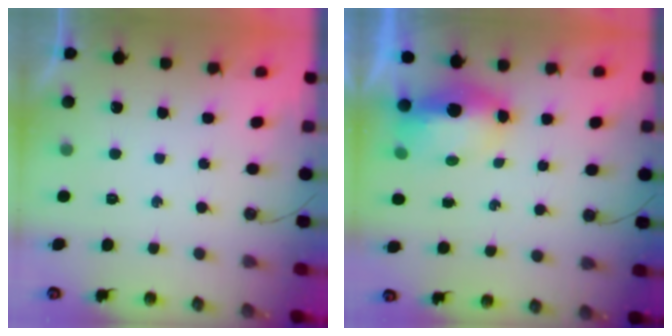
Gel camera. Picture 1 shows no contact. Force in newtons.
{"total": 7.0, "press": 6.9, "slide": 1.3}